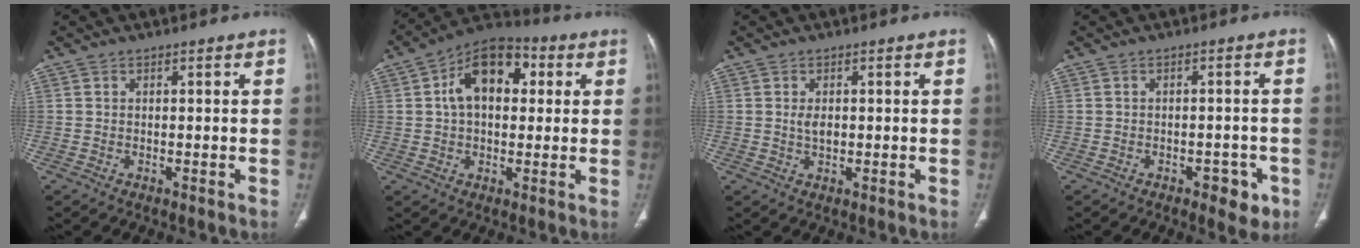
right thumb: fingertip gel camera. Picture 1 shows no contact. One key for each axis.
{"total": 13.7, "fx": 3.1, "fy": 8.7, "fz": 10.1, "tx": -0.136, "ty": 0.022, "tz": 0.040}
{"total": 2.3, "fx": 0.3, "fy": 1.3, "fz": 1.9, "tx": -0.036, "ty": -0.003, "tz": 0.007}
{"total": 4.6, "fx": -2.3, "fy": 2.5, "fz": 3.1, "tx": -0.019, "ty": 0.010, "tz": -0.025}